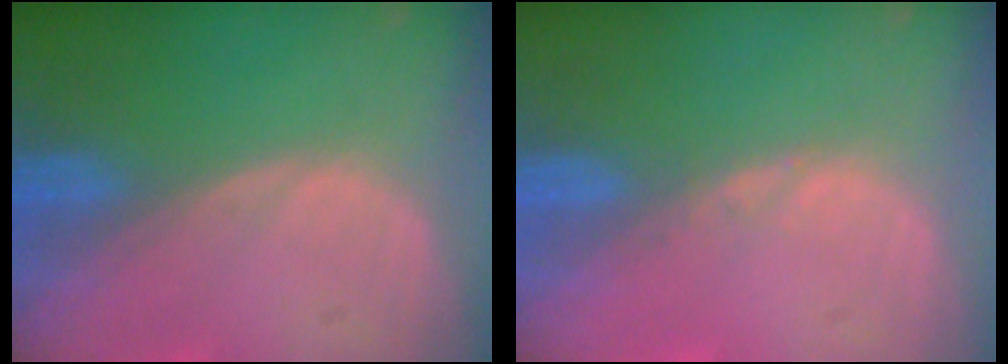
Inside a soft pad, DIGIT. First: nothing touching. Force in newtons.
{"total": 0.6, "press": 0.5, "slide": 0.3}